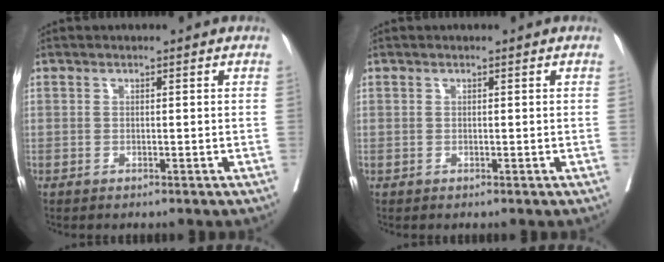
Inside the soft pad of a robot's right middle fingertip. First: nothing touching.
{"total": 0.0}